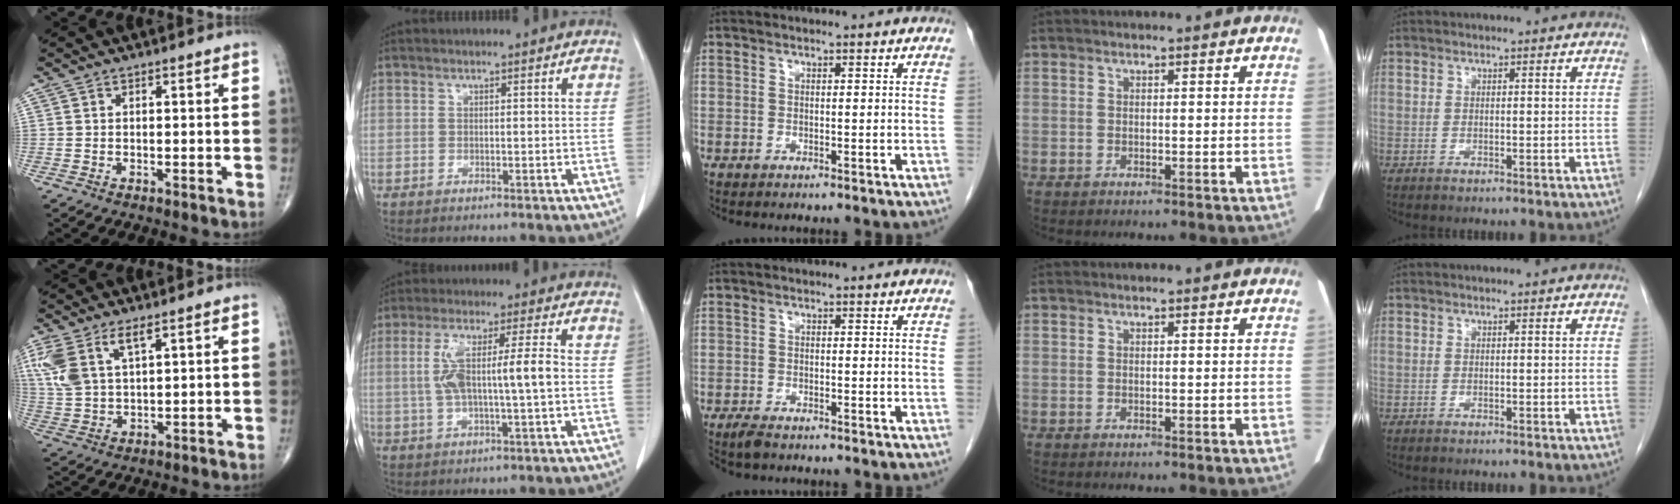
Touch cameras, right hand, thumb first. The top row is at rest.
{"thumb": {"total": 9.6, "force": [4.9, 4.1, 7.2], "torque": [-0.171, -0.004, 0.108]}, "index": {"total": 9.6, "force": [-0.1, 1.5, 9.4], "torque": [-0.184, 0.018, 0.001]}, "middle": {"total": 2.2, "force": [-1.8, 0.6, 1.0], "torque": [-0.025, -0.005, -0.031]}}